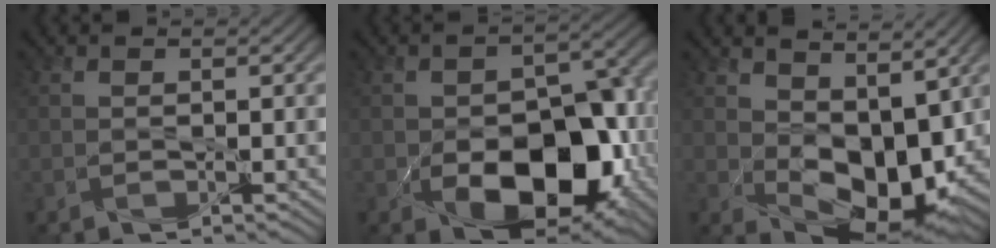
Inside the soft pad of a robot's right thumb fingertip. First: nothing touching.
{"total": 13.4, "force": [-4.1, 8.3, 9.7], "torque": [-0.135, -0.020, -0.058]}
{"total": 9.7, "force": [2.4, 5.9, 7.3], "torque": [-0.133, -0.018, 0.050]}